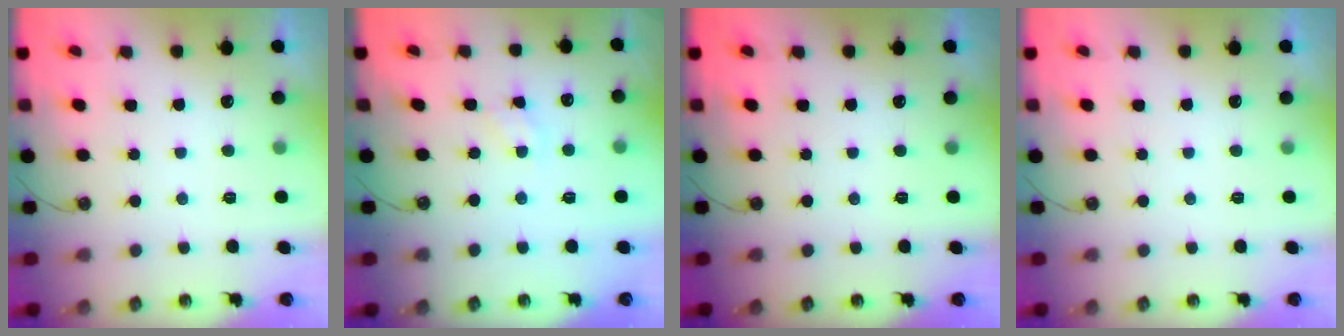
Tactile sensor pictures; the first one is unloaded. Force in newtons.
{"total": 2.4, "press": 2.4, "slide": 0.4}
{"total": 0.0}
{"total": 0.0}